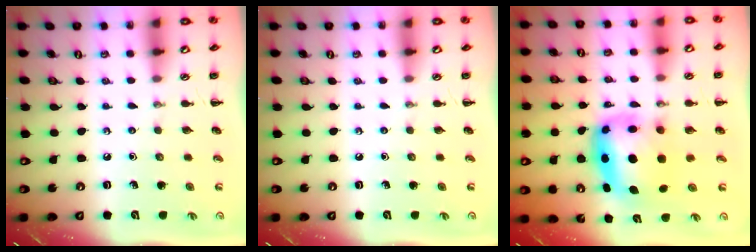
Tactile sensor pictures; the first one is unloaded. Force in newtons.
{"total": 0.0}
{"total": 7.5, "press": 7.1, "slide": 2.2}